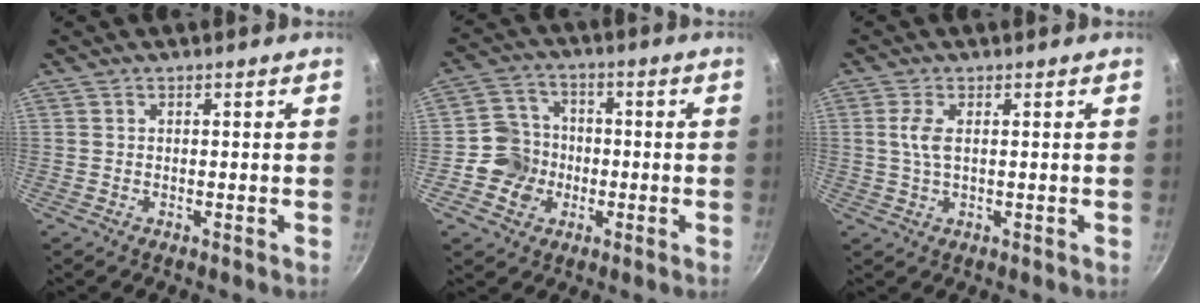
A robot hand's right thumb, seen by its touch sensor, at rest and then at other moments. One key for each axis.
{"total": 8.2, "fx": -1.9, "fy": 7.5, "fz": 2.7, "tx": -0.021, "ty": 0.025, "tz": -0.050}
{"total": 3.4, "fx": 0.5, "fy": 1.4, "fz": 3.1, "tx": -0.071, "ty": 0.003, "tz": 0.010}